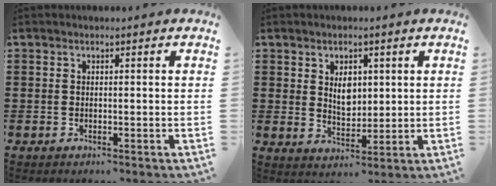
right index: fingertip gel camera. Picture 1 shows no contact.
{"total": 4.1, "force": [1.4, 2.7, 2.7], "torque": [-0.045, 0.002, 0.022]}